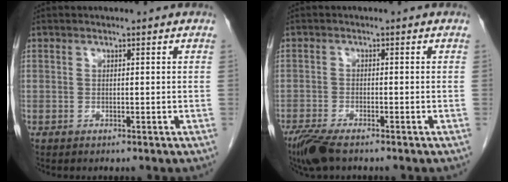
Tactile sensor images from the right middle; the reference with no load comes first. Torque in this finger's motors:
{"motor_torque": [0.48, -0.35, 0.06, 0.03]}